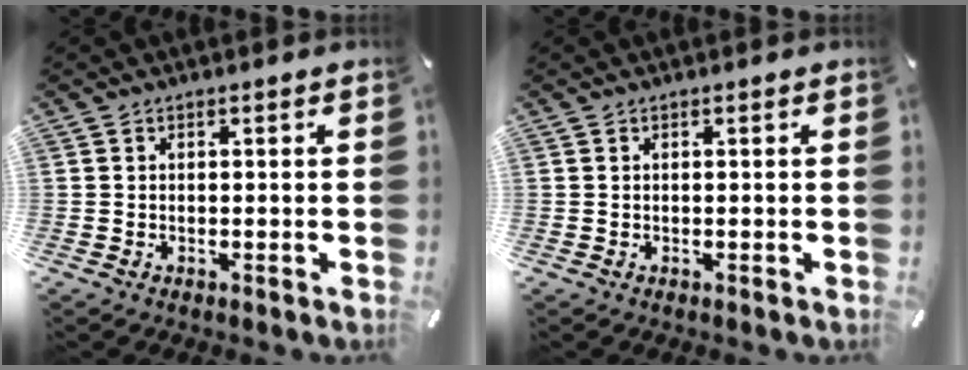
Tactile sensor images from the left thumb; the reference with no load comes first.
{"total": 0.0}